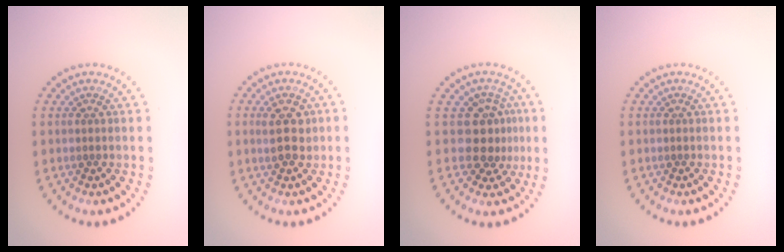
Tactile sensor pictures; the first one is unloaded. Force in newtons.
{"total": 2.8, "press": 2.8, "slide": 0.4}
{"total": 3.1, "press": 2.4, "slide": 2.0}
{"total": 0.0}